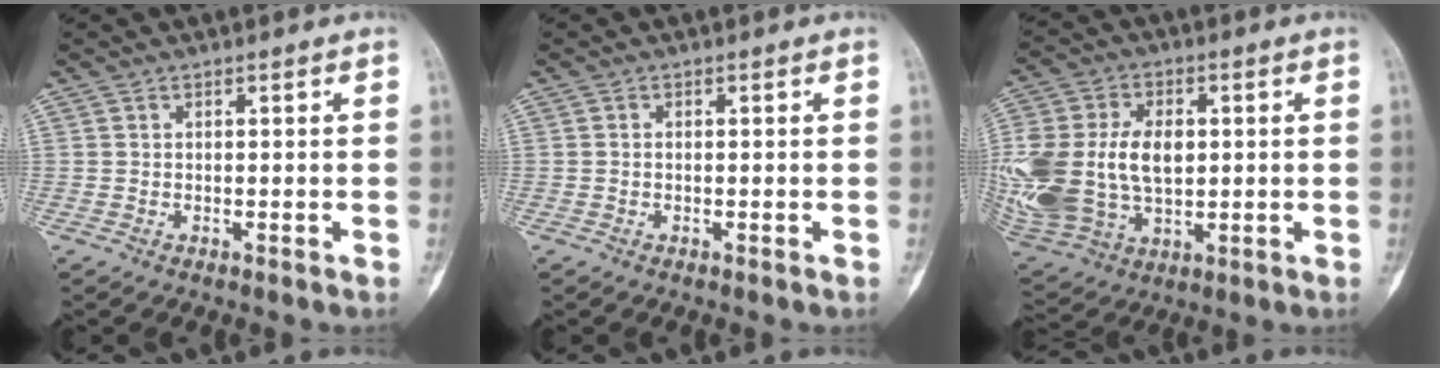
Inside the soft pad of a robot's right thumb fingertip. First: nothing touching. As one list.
[{"total": 0.0}, {"total": 24.6, "force": [1.2, 16.7, 18.1], "torque": [-0.421, 0.007, 0.043]}]